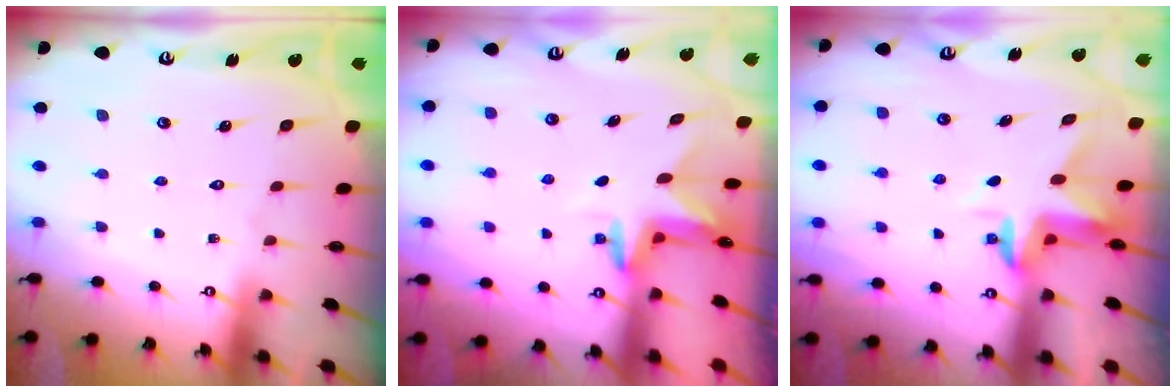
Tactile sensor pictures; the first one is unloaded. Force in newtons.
{"total": 3.4, "press": 3.4, "slide": 0.4}
{"total": 3.3, "press": 3.2, "slide": 0.4}